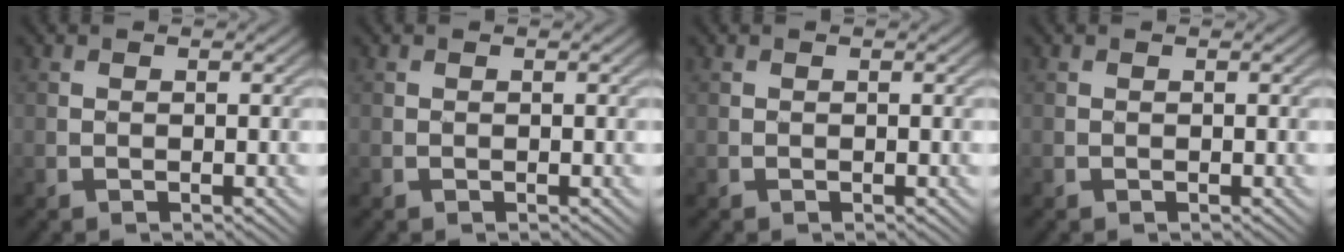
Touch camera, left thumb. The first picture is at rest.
{"total": 0.0}
{"total": 0.0}
{"total": 0.0}